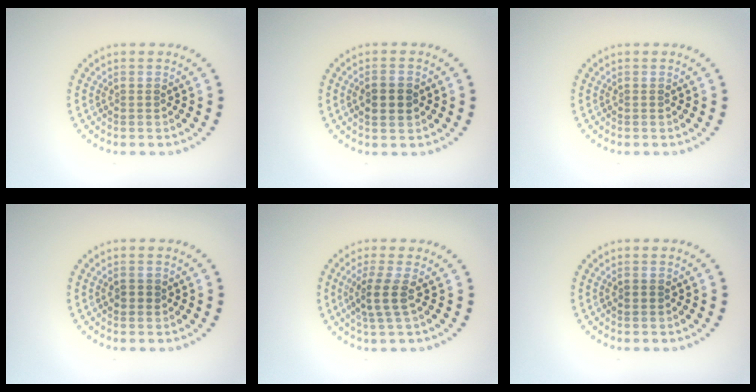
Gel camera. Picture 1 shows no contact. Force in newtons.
{"total": 2.3, "press": 2.3, "slide": 0.2}
{"total": 0.0}
{"total": 1.1, "press": 1.0, "slide": 0.2}
{"total": 2.7, "press": 2.1, "slide": 1.6}
{"total": 0.9, "press": 0.9, "slide": 0.2}